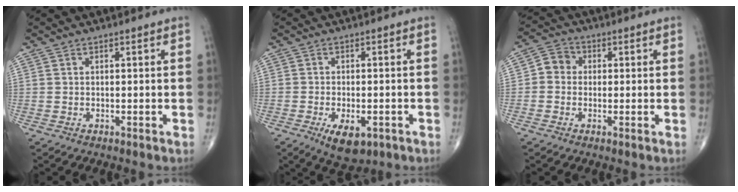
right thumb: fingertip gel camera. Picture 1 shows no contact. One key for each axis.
{"total": 6.7, "fx": -3.0, "fy": 3.3, "fz": 5.0, "tx": -0.077, "ty": 0.002, "tz": -0.039}
{"total": 4.5, "fx": -0.1, "fy": 4.0, "fz": 1.9, "tx": -0.017, "ty": 0.013, "tz": -0.012}